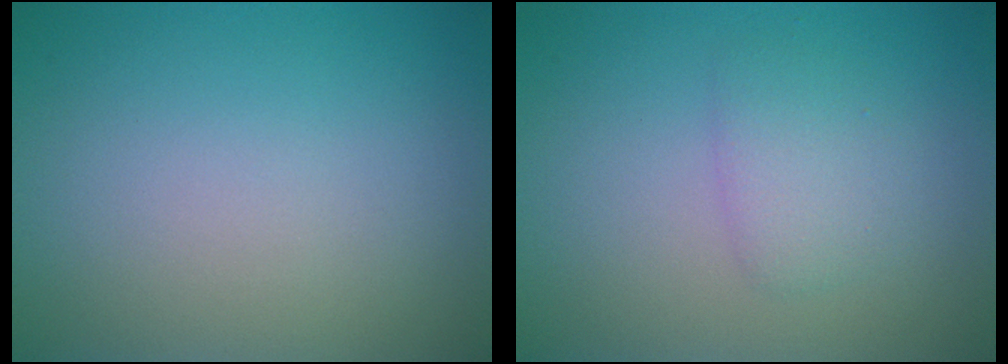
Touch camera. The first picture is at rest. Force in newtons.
{"total": 2.1, "press": 2.1, "slide": 0.1}